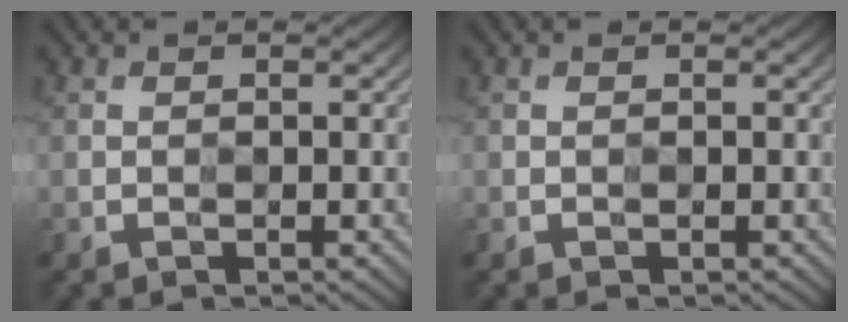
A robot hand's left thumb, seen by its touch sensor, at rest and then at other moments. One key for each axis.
{"total": 0.0}